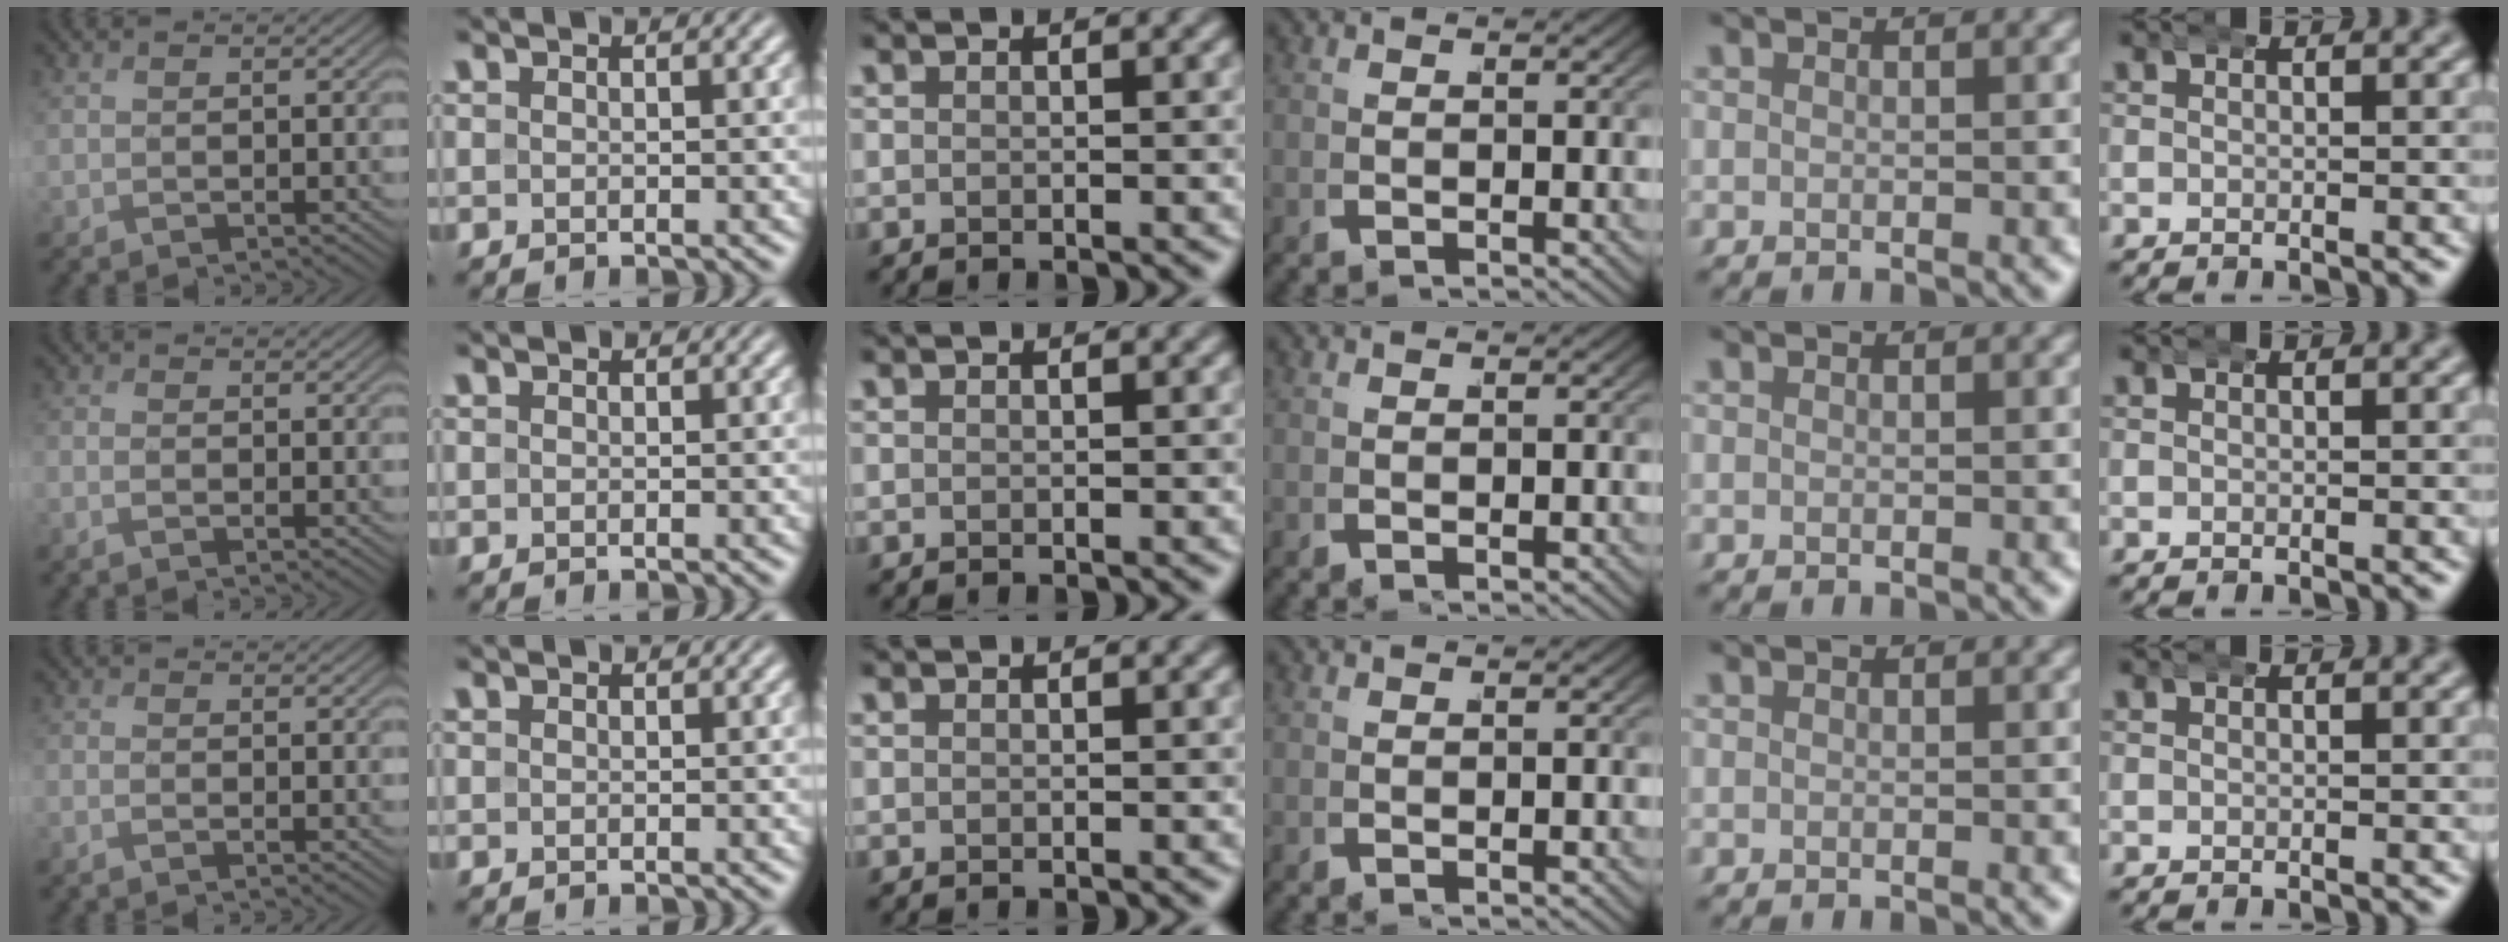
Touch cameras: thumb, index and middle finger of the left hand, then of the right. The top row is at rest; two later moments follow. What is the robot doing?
{"motion": "wrap", "object": "bandana"}